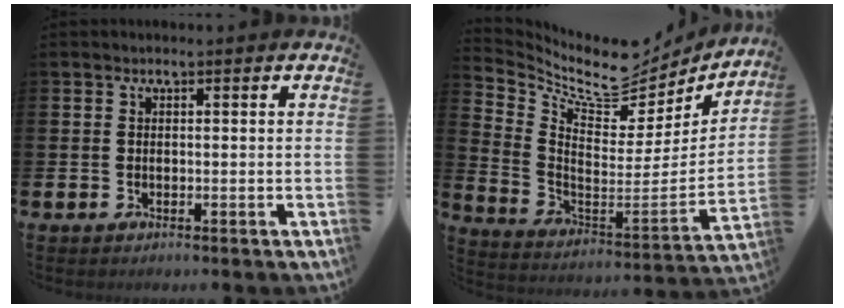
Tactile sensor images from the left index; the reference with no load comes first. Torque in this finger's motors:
{"motor_torque": [0.49, -1.65, 0.05, 0.01]}